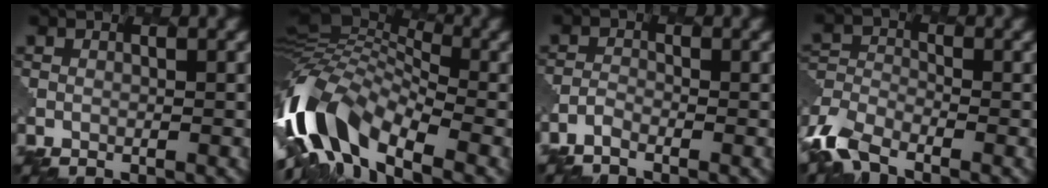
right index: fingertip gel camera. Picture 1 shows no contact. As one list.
[{"total": 11.4, "force": [-5.4, 5.4, 8.4], "torque": [-0.158, 0.010, -0.116]}, {"total": 1.2, "force": [-1.1, 0.2, 0.3], "torque": [-0.009, -0.006, -0.029]}, {"total": 4.6, "force": [-3.5, 2.0, 2.3], "torque": [-0.052, -0.007, -0.079]}]